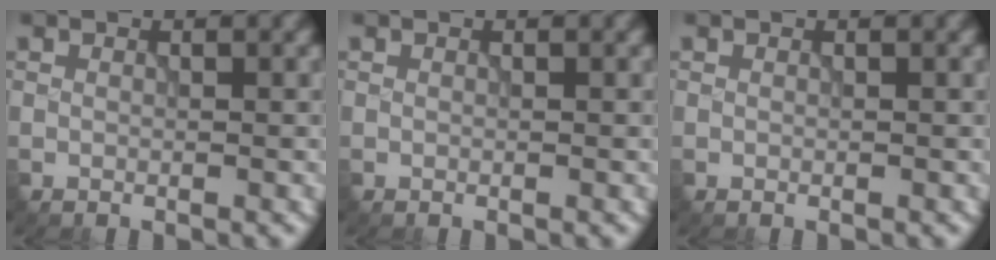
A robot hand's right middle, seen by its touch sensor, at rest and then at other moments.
{"total": 0.0}
{"total": 0.0}